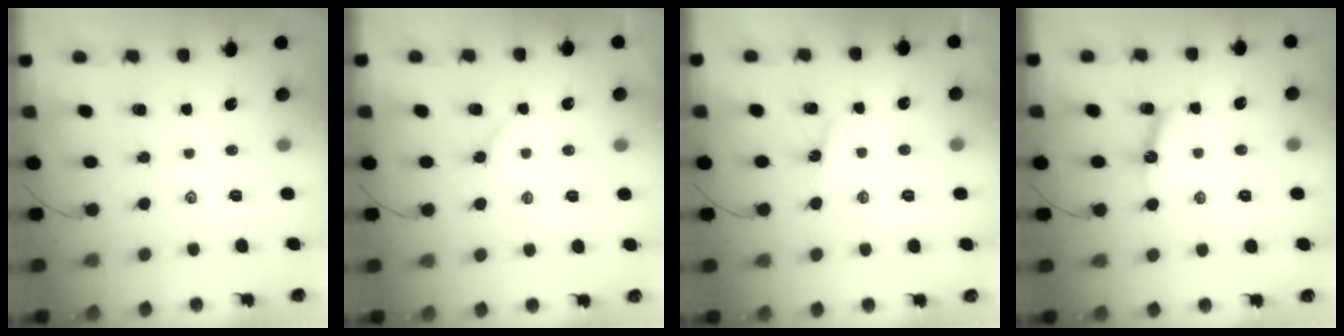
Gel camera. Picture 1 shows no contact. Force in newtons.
{"total": 2.2, "press": 2.2, "slide": 0.3}
{"total": 3.1, "press": 3.0, "slide": 0.4}
{"total": 9.4, "press": 9.4, "slide": 0.5}